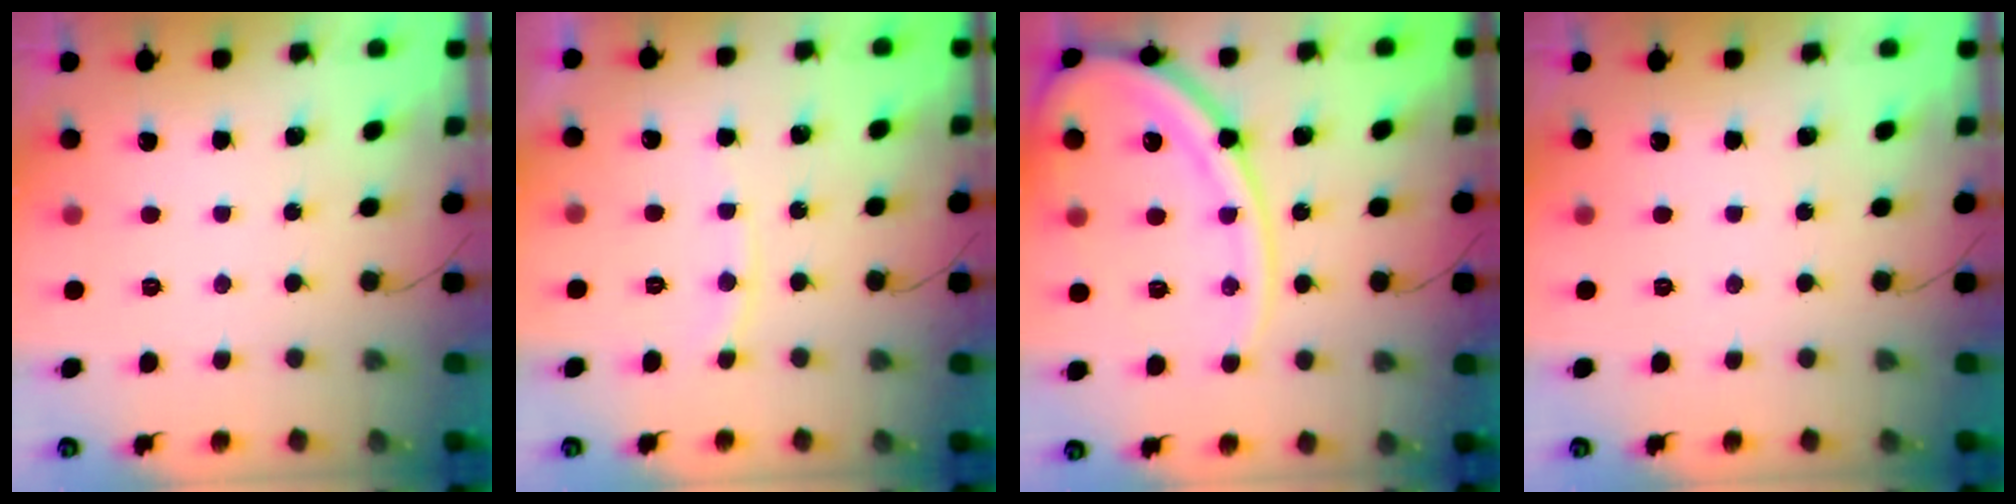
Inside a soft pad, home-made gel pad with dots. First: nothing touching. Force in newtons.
{"total": 5.9, "press": 5.8, "slide": 0.9}
{"total": 18.3, "press": 18.2, "slide": 1.9}
{"total": 0.0}